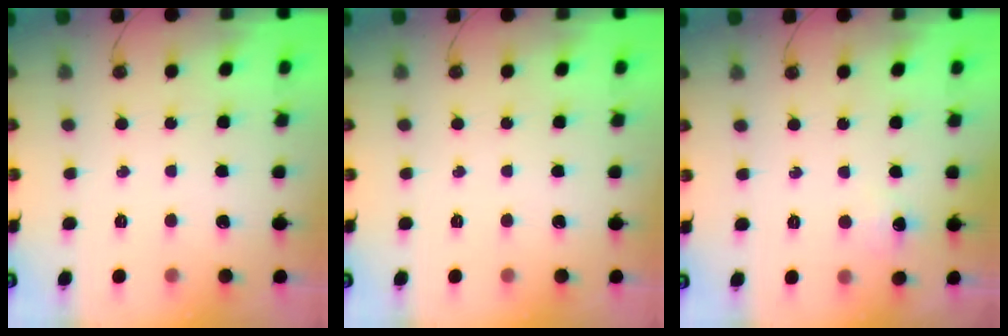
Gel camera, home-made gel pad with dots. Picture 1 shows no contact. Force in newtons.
{"total": 0.0}
{"total": 3.7, "press": 3.7, "slide": 0.6}